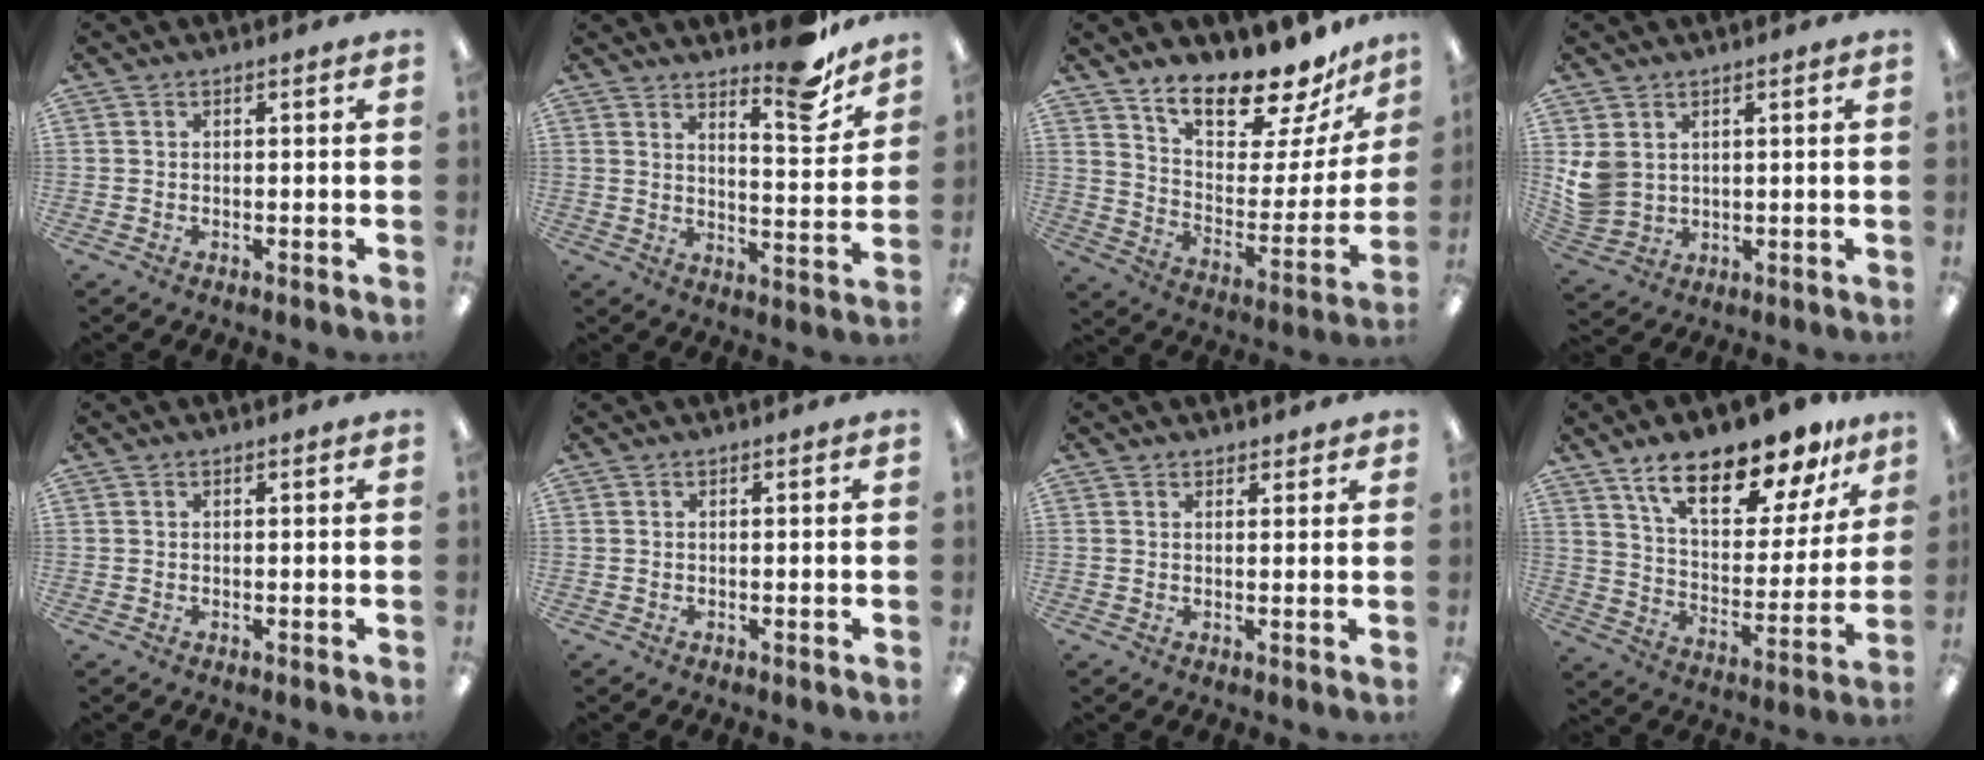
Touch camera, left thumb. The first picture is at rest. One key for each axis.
{"total": 12.2, "fx": 9.9, "fy": 3.2, "fz": 6.5, "tx": -0.067, "ty": -0.080, "tz": 0.164}
{"total": 15.9, "fx": 14.0, "fy": 4.7, "fz": 5.9, "tx": -0.101, "ty": -0.120, "tz": 0.243}
{"total": 6.3, "fx": 2.4, "fy": 5.4, "fz": 2.2, "tx": -0.052, "ty": -0.004, "tz": 0.050}
{"total": 0.0}
{"total": 0.0}
{"total": 1.6, "fx": 1.4, "fy": 0.8, "fz": 0.1, "tx": 0.007, "ty": -0.002, "tz": 0.026}
{"total": 18.6, "fx": 14.0, "fy": 6.6, "fz": 10.4, "tx": -0.172, "ty": -0.081, "tz": 0.236}